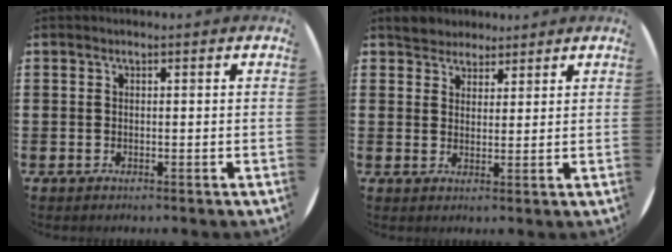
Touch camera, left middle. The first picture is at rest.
{"total": 3.5, "force": [3.2, 1.4, -0.3], "torque": [0.003, -0.002, 0.060]}